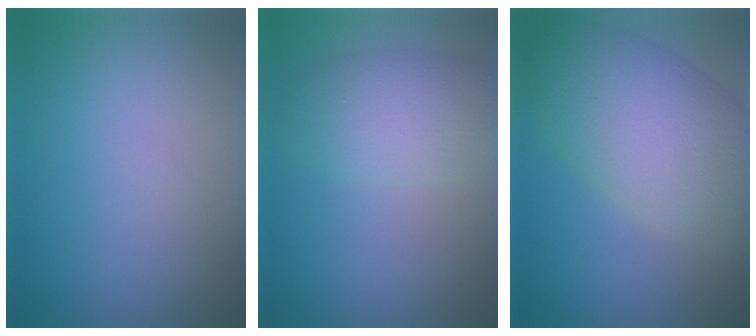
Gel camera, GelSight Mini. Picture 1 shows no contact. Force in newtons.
{"total": 4.6, "press": 4.6, "slide": 0.3}
{"total": 9.9, "press": 9.9, "slide": 0.7}